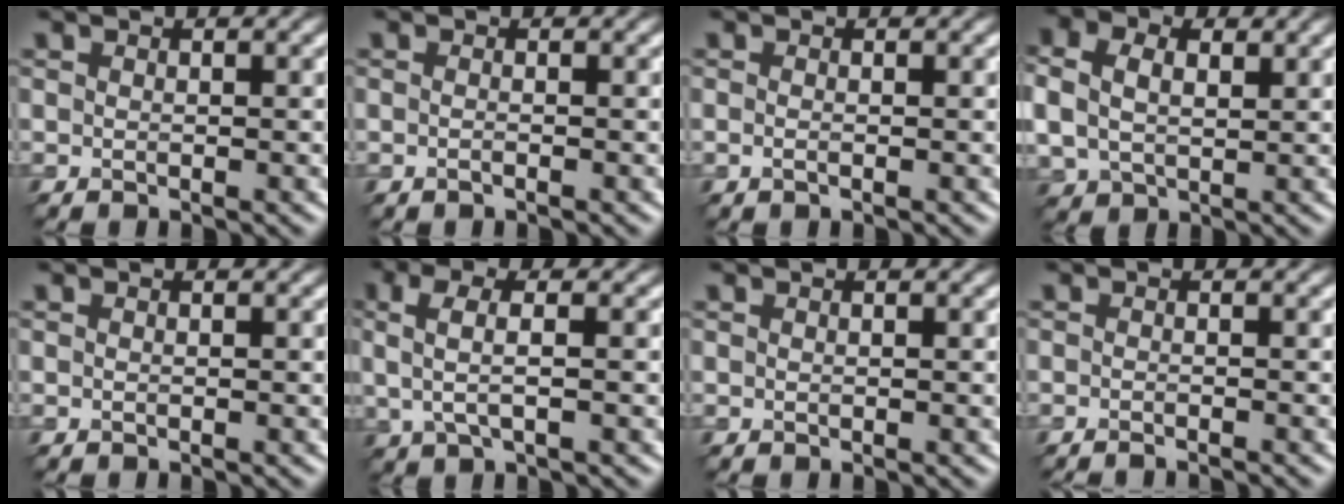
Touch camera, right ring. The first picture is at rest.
{"total": 0.7, "force": [-0.3, 0.2, 0.5], "torque": [-0.010, -0.003, -0.008]}
{"total": 0.6, "force": [-0.2, 0.2, 0.5], "torque": [-0.012, -0.005, -0.006]}
{"total": 5.6, "force": [1.5, 4.1, 3.5], "torque": [-0.088, 0.005, 0.018]}
{"total": 0.0}
{"total": 3.0, "force": [0.4, 1.0, 2.8], "torque": [-0.060, 0.002, 0.008]}
{"total": 0.0}
{"total": 1.7, "force": [-1.3, 0.4, 1.0], "torque": [0.000, -0.001, -0.022]}